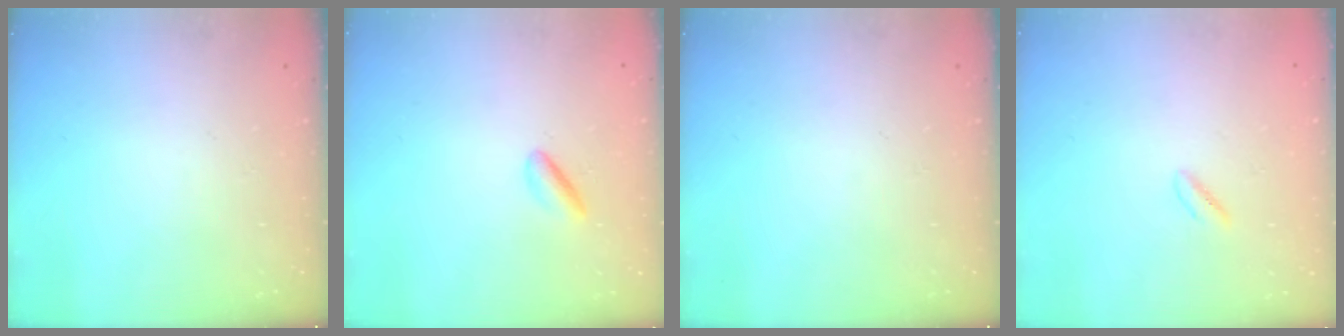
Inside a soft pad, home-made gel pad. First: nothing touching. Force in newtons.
{"total": 2.0, "press": 1.9, "slide": 0.5}
{"total": 0.0}
{"total": 1.7, "press": 1.4, "slide": 1.0}